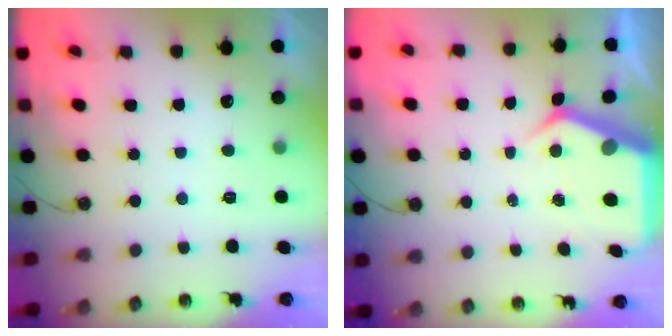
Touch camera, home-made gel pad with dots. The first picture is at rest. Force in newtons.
{"total": 6.4, "press": 6.3, "slide": 0.6}